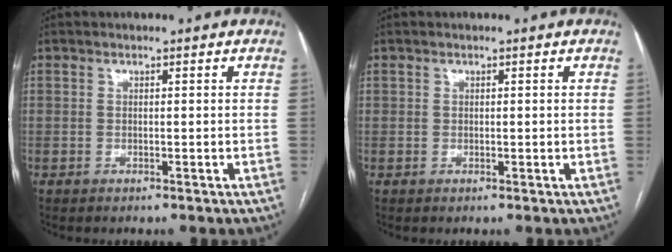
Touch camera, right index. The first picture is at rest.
{"total": 0.6, "force": [0.2, 0.5, 0.3], "torque": [0.001, 0.000, 0.001]}